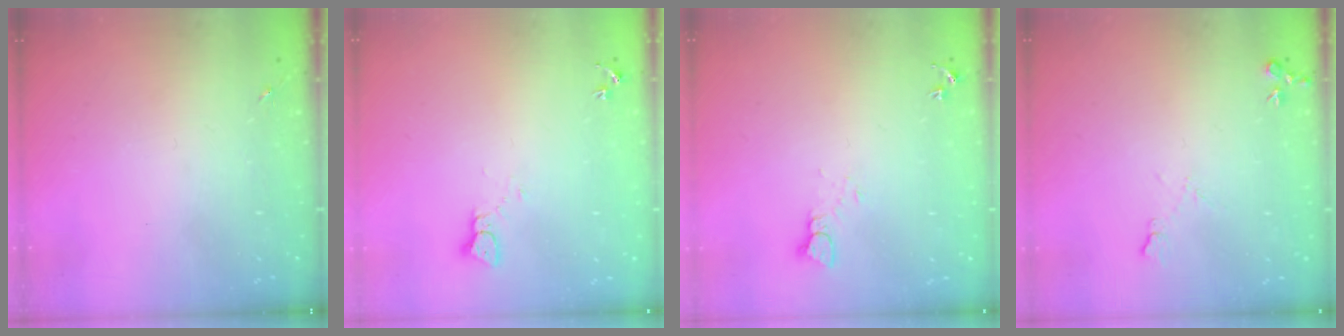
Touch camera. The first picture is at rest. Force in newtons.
{"total": 2.2, "press": 2.2, "slide": 0.2}
{"total": 3.7, "press": 3.7, "slide": 0.1}
{"total": 6.9, "press": 6.8, "slide": 1.0}